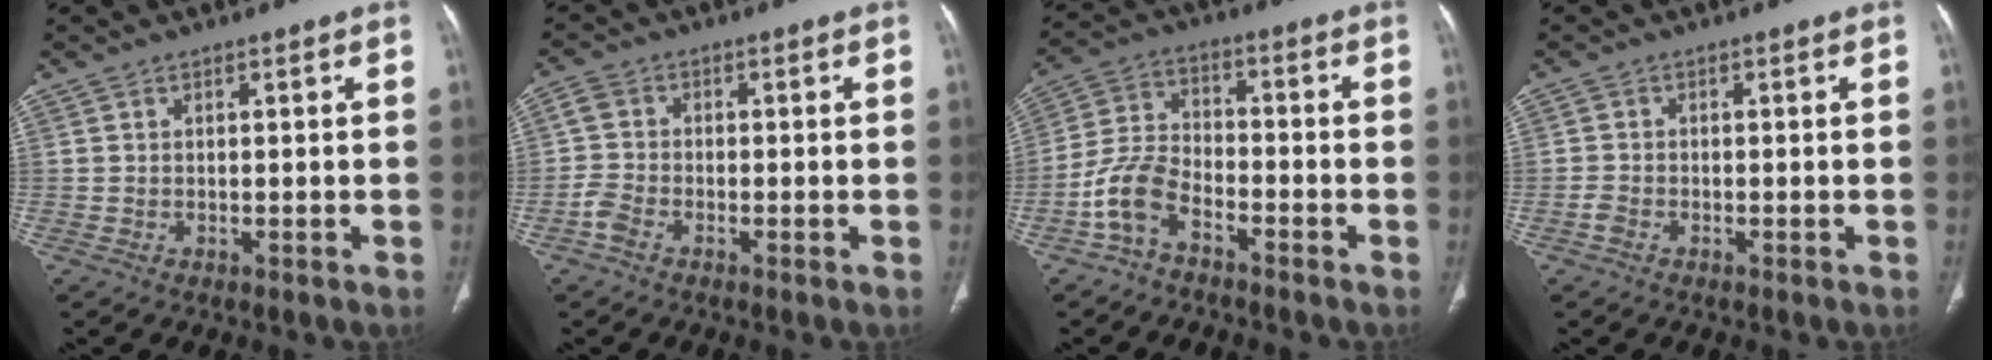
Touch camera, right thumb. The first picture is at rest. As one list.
[{"total": 3.4, "force": [-2.0, 2.1, 1.8], "torque": [-0.045, 0.010, -0.043]}, {"total": 8.1, "force": [-4.8, 4.2, 4.9], "torque": [-0.105, 0.041, -0.105]}, {"total": 1.5, "force": [-0.9, 0.9, 0.7], "torque": [-0.020, 0.003, -0.021]}]